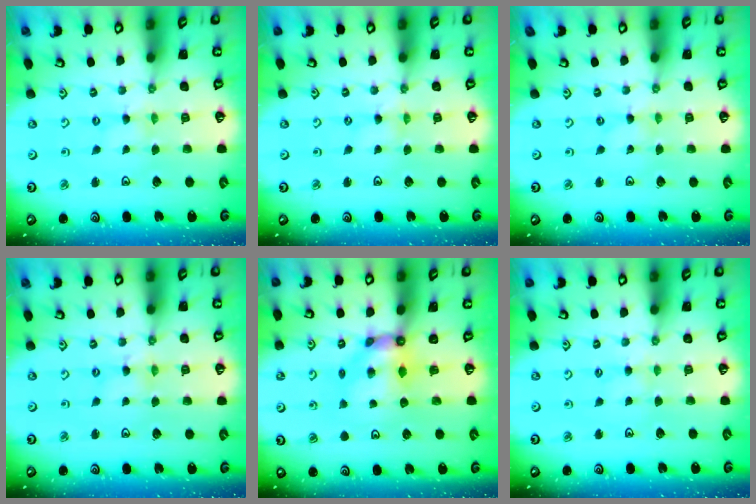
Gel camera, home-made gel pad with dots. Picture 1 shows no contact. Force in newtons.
{"total": 0.0}
{"total": 0.0}
{"total": 1.8, "press": 1.8, "slide": 0.2}
{"total": 7.2, "press": 7.2, "slide": 0.3}
{"total": 1.9, "press": 1.9, "slide": 0.3}